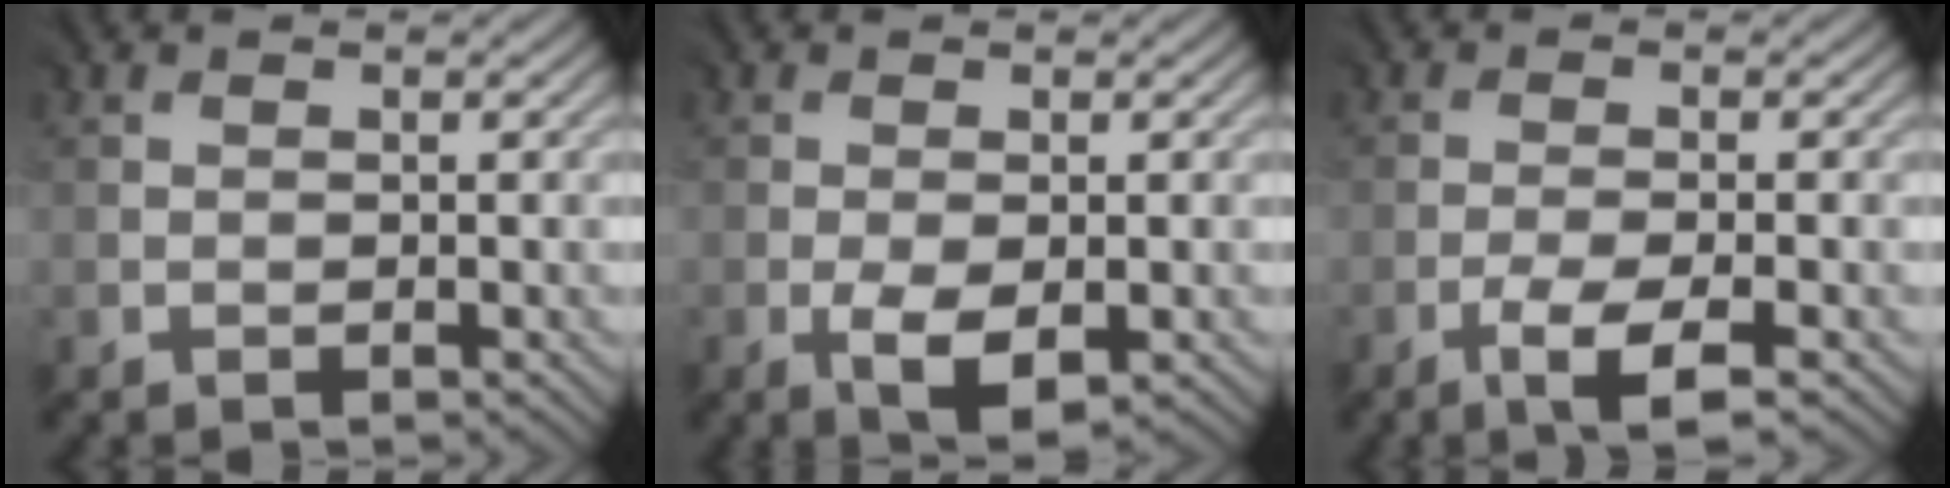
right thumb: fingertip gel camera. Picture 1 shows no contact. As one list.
[{"total": 3.8, "force": [-1.5, 1.7, 3.1], "torque": [-0.070, -0.005, -0.025]}, {"total": 4.4, "force": [-2.9, 0.7, 3.2], "torque": [-0.067, -0.005, -0.056]}]